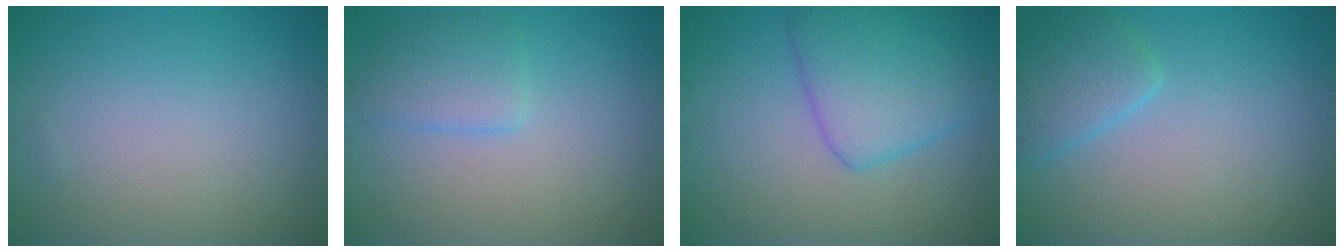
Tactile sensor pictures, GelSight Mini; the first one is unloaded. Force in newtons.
{"total": 2.6, "press": 2.6, "slide": 0.1}
{"total": 5.8, "press": 5.8, "slide": 0.4}
{"total": 3.0, "press": 2.9, "slide": 0.3}